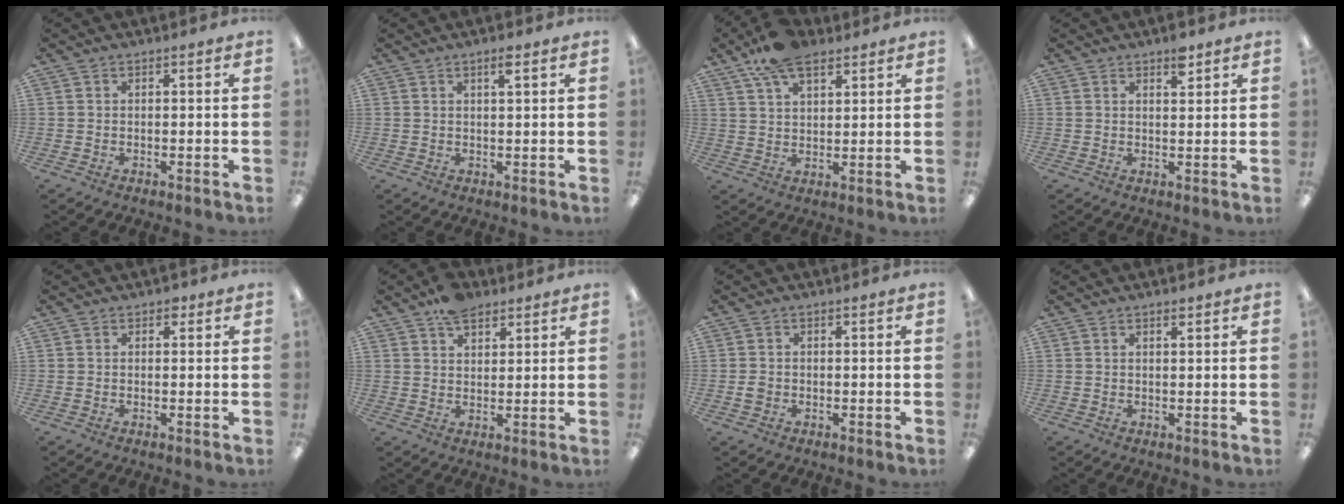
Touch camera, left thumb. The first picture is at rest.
{"total": 2.7, "force": [1.7, 0.4, 2.0], "torque": [-0.036, -0.001, 0.026]}
{"total": 10.6, "force": [7.4, 4.7, 6.1], "torque": [-0.116, -0.022, 0.137]}
{"total": 4.0, "force": [2.7, 1.5, 2.5], "torque": [-0.022, -0.013, 0.041]}
{"total": 1.2, "force": [0.6, 0.8, 0.6], "torque": [-0.004, -0.001, 0.010]}
{"total": 6.3, "force": [4.7, 3.2, 2.7], "torque": [-0.040, -0.021, 0.084]}
{"total": 1.4, "force": [-0.3, 1.2, 0.6], "torque": [-0.012, 0.004, -0.008]}
{"total": 1.3, "force": [1.0, 0.2, 0.7], "torque": [-0.016, 0.000, 0.018]}